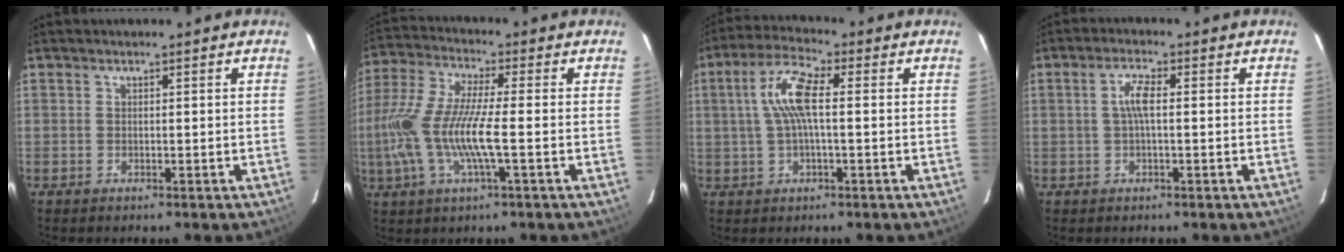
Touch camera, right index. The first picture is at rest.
{"total": 14.9, "force": [-3.0, 2.3, 14.4], "torque": [-0.294, -0.007, -0.060]}
{"total": 8.4, "force": [0.7, 2.3, 8.0], "torque": [-0.162, 0.015, 0.015]}
{"total": 3.6, "force": [0.1, 0.9, 3.5], "torque": [-0.070, 0.007, 0.003]}